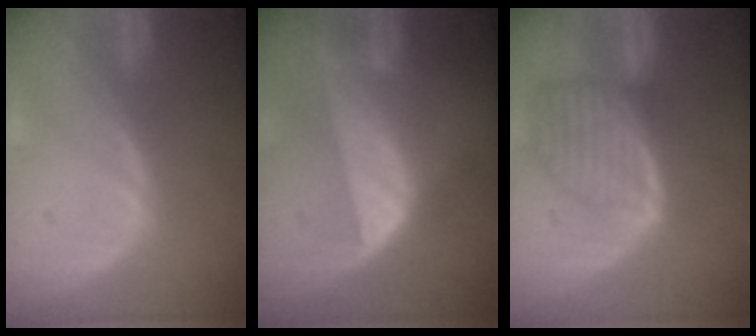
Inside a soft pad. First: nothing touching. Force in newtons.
{"total": 7.5, "press": 6.8, "slide": 3.2}
{"total": 8.2, "press": 7.3, "slide": 3.7}